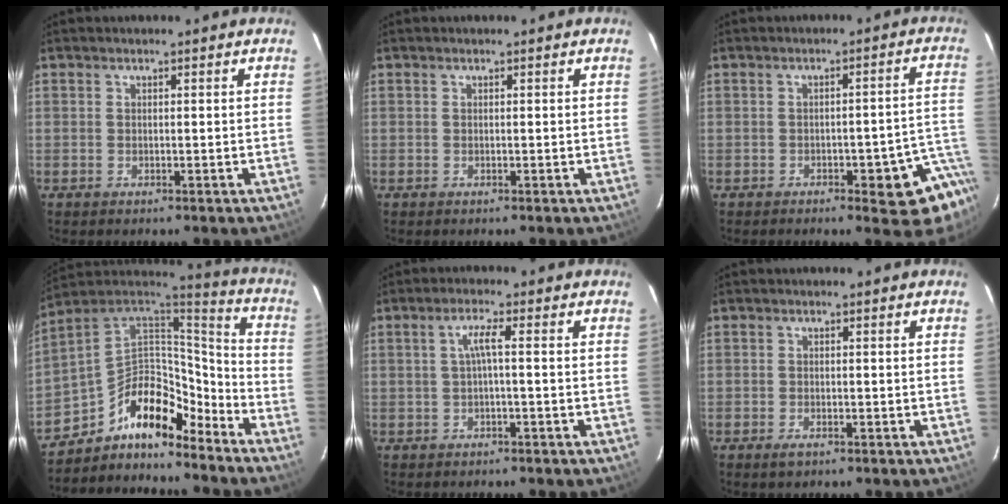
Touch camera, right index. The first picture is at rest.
{"total": 0.0}
{"total": 8.0, "force": [-4.4, 2.2, 6.3], "torque": [-0.048, 0.009, -0.051]}
{"total": 14.9, "force": [-10.3, 7.3, 7.9], "torque": [-0.157, 0.038, -0.182]}
{"total": 2.6, "force": [-0.4, -0.2, 2.6], "torque": [-0.052, 0.005, -0.007]}
{"total": 1.6, "force": [-1.1, 0.7, 1.0], "torque": [-0.022, -0.004, -0.018]}